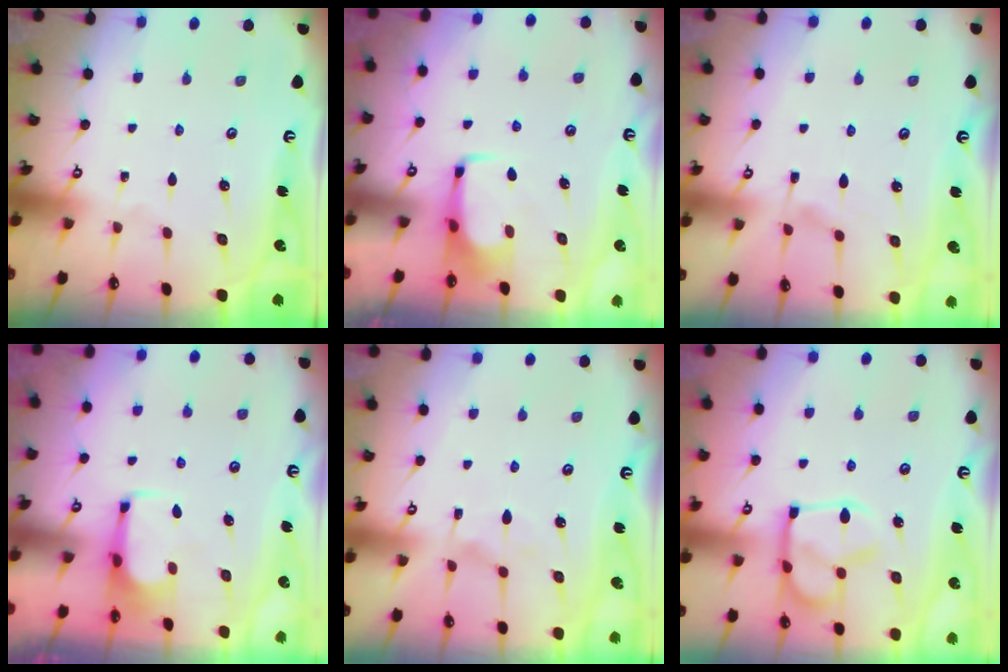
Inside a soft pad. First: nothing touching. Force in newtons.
{"total": 1.1, "press": 1.0, "slide": 0.5}
{"total": 1.3, "press": 0.3, "slide": 1.3}
{"total": 3.8, "press": 3.7, "slide": 0.7}
{"total": 2.3, "press": 2.1, "slide": 0.9}
{"total": 10.1, "press": 10.0, "slide": 1.3}